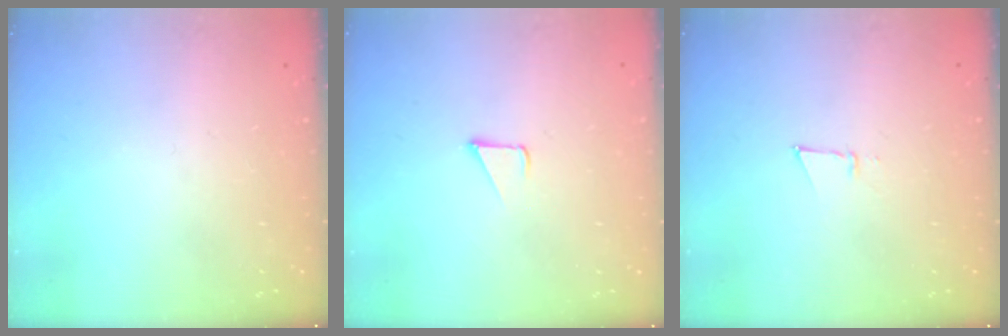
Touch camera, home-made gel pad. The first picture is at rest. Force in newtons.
{"total": 1.7, "press": 1.7, "slide": 0.1}
{"total": 3.1, "press": 3.1, "slide": 0.7}